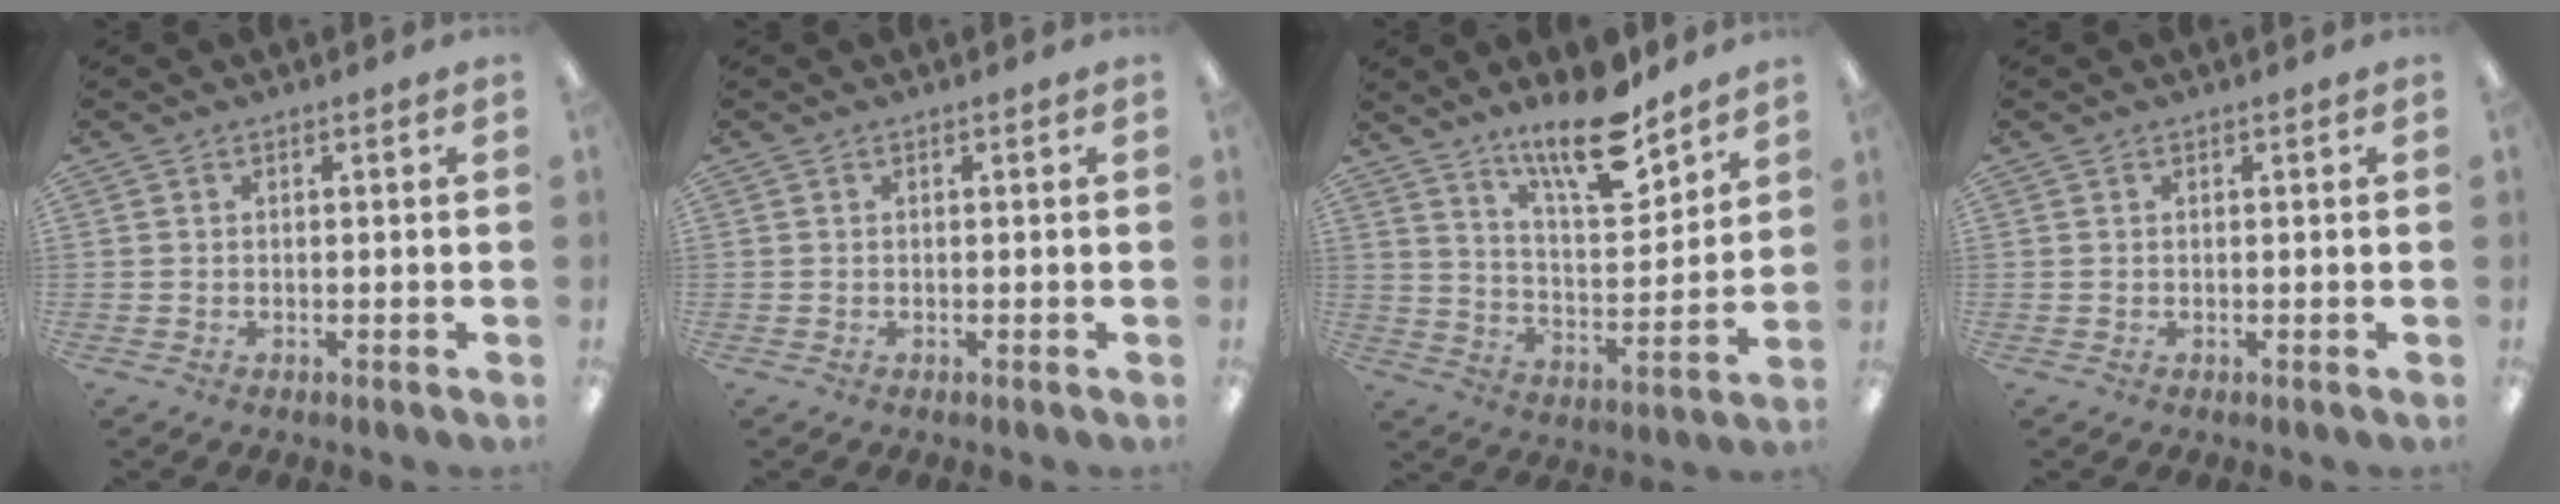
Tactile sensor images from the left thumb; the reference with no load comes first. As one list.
[{"total": 0.0}, {"total": 15.5, "force": [12.0, 4.2, 8.9], "torque": [-0.141, -0.075, 0.200]}, {"total": 0.0}]